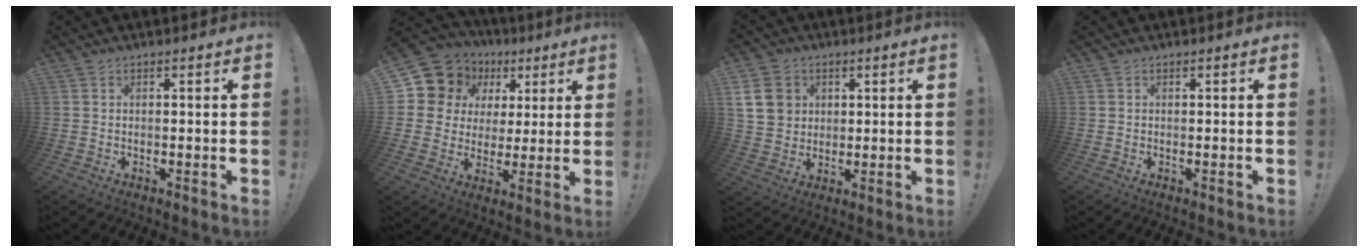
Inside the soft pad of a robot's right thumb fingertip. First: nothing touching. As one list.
[{"total": 12.2, "force": [5.9, 9.9, 3.9], "torque": [-0.063, -0.036, 0.122]}, {"total": 11.8, "force": [3.6, 10.1, 4.9], "torque": [-0.076, -0.014, 0.076]}, {"total": 0.0}]